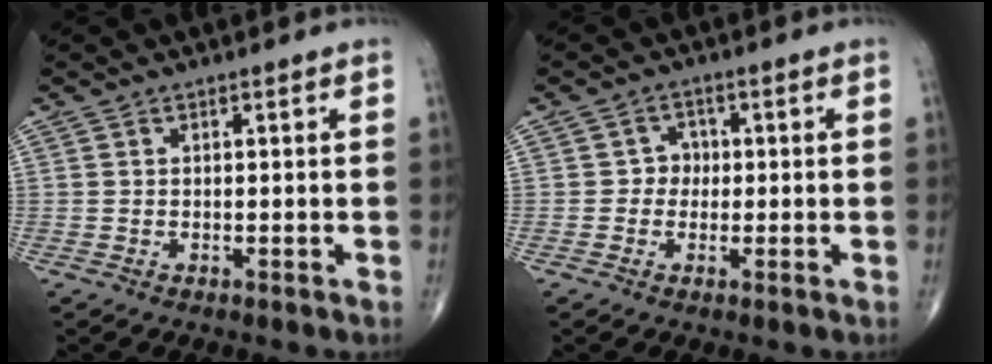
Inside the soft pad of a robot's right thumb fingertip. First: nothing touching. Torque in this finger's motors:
{"motor_torque": [-0.13, -0.01, 0.27, -0.08, -0.01]}